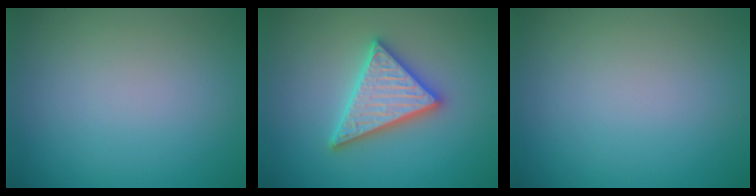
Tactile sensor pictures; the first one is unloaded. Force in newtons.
{"total": 4.9, "press": 4.8, "slide": 0.6}
{"total": 0.0}